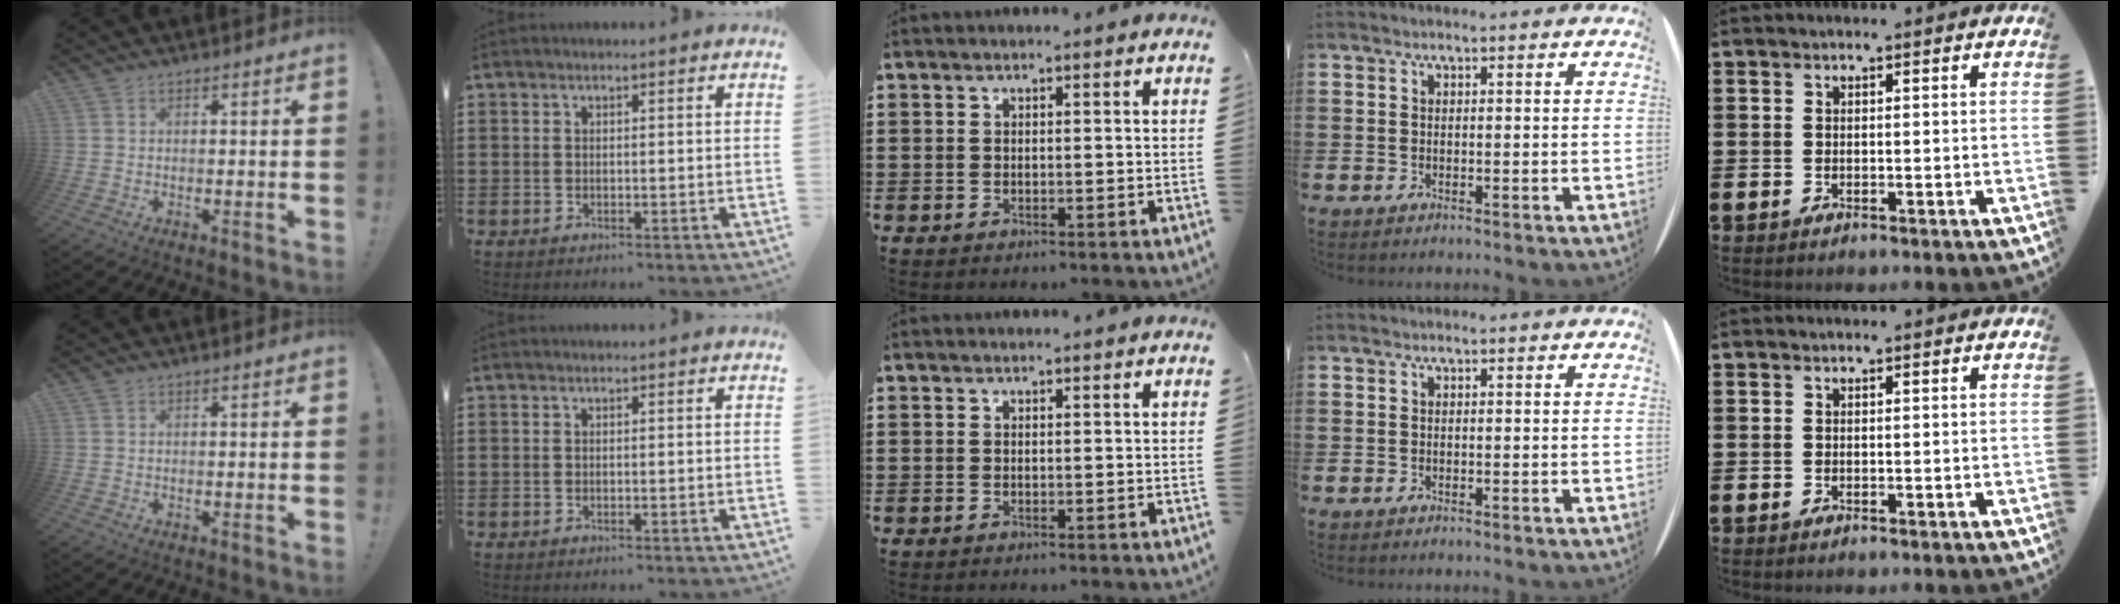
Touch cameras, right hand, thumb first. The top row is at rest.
{}